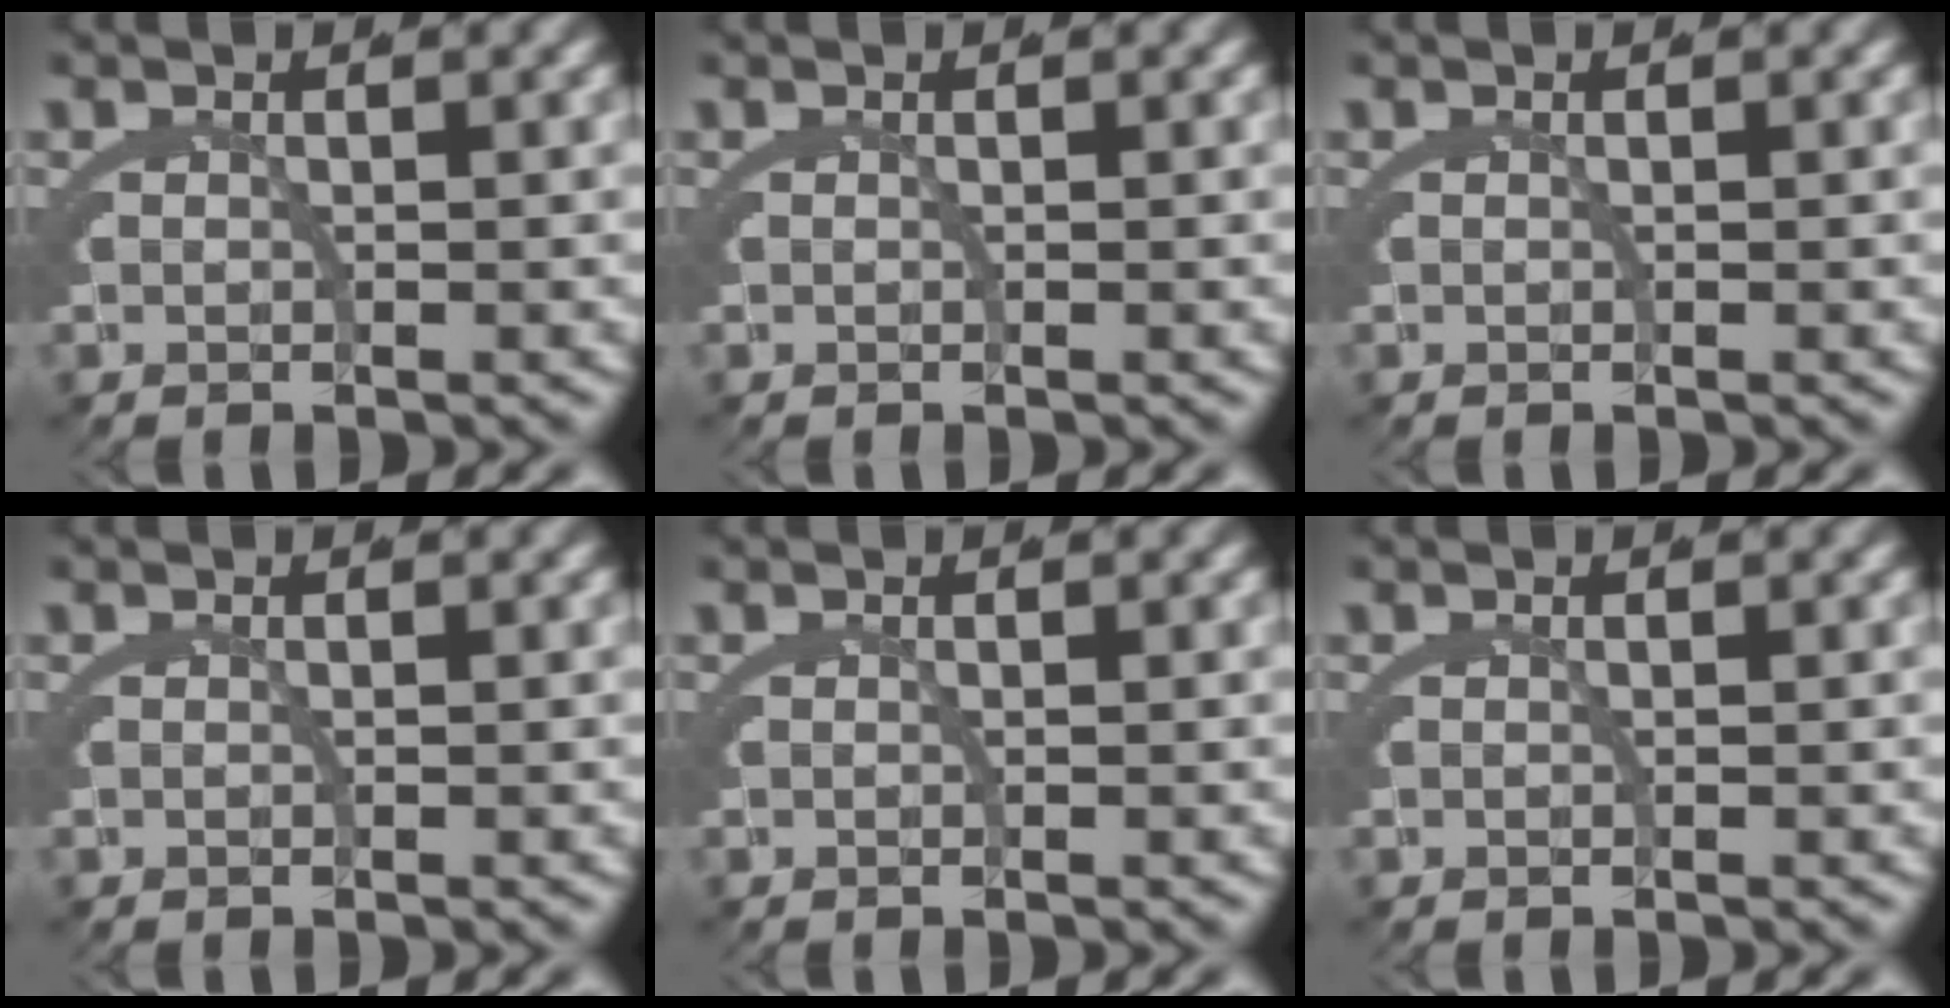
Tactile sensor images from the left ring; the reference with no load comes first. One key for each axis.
{"total": 0.0}
{"total": 0.0}
{"total": 0.0}
{"total": 0.0}
{"total": 0.0}